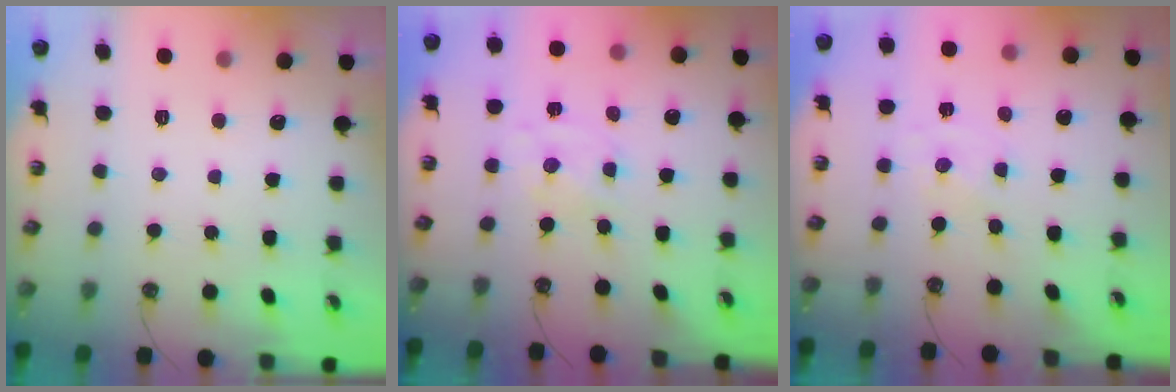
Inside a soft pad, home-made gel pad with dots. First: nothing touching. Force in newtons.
{"total": 2.1, "press": 2.0, "slide": 0.4}
{"total": 0.0}